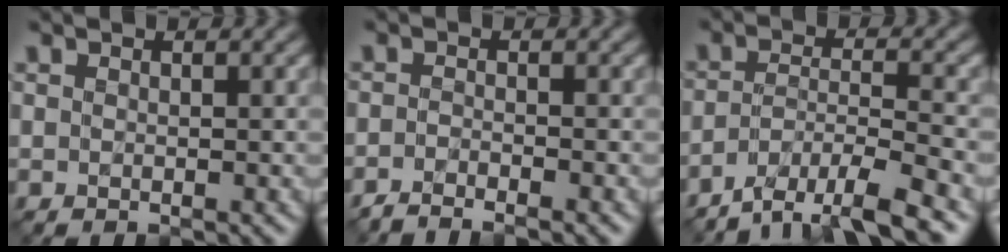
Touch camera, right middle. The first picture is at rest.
{"total": 2.3, "force": [-2.2, 0.2, 0.9], "torque": [-0.008, -0.011, -0.046]}
{"total": 6.2, "force": [-5.1, 1.2, 3.4], "torque": [-0.064, -0.005, -0.090]}